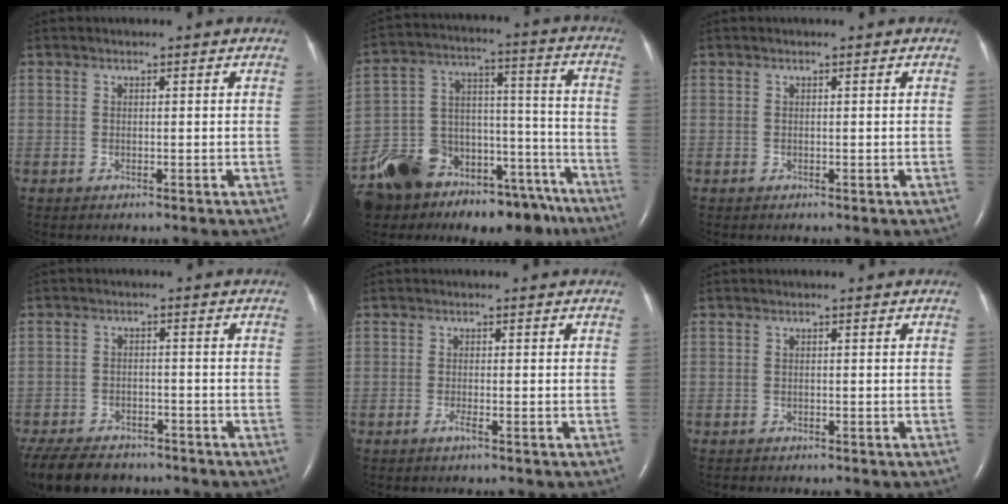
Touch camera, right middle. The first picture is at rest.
{"total": 26.8, "force": [-20.3, 12.0, 12.8], "torque": [-0.219, 0.038, -0.308]}
{"total": 0.0}
{"total": 13.0, "force": [-10.4, 5.6, 5.4], "torque": [-0.125, -0.018, -0.154]}
{"total": 1.0, "force": [-0.6, -0.1, 0.8], "torque": [-0.016, -0.001, -0.012]}
{"total": 0.7, "force": [-0.6, 0.2, 0.1], "torque": [-0.009, -0.001, -0.011]}